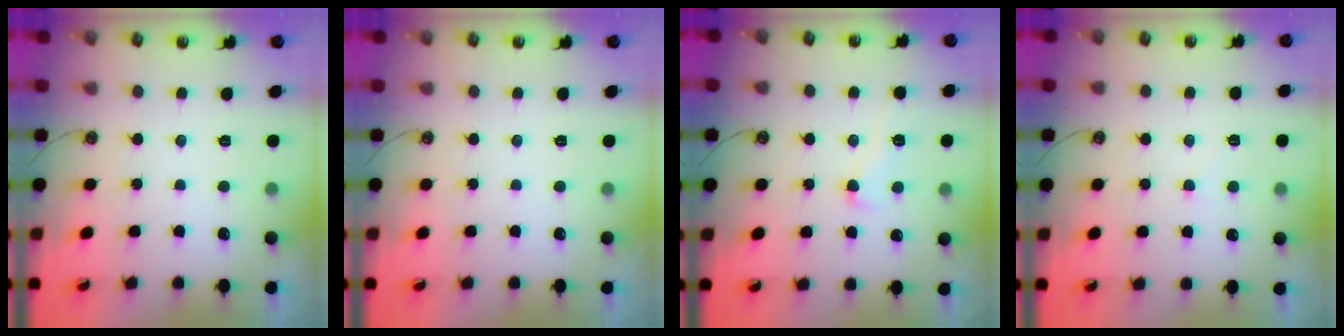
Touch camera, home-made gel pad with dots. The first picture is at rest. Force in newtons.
{"total": 0.0}
{"total": 1.7, "press": 1.4, "slide": 0.9}
{"total": 2.9, "press": 2.8, "slide": 0.5}